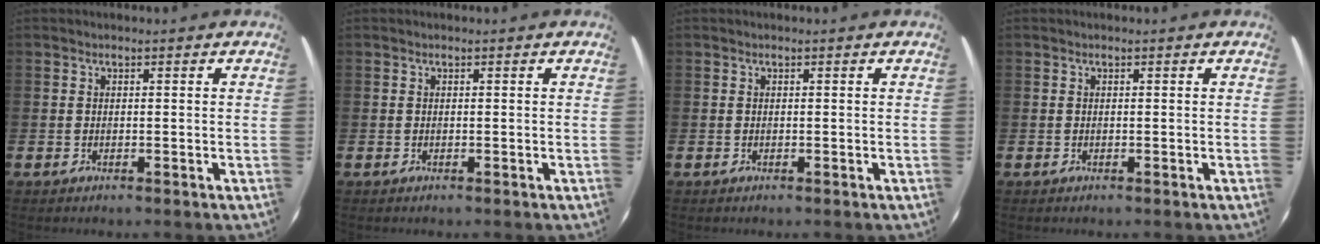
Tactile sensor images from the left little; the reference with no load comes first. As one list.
[{"total": 0.0}, {"total": 0.0}, {"total": 0.0}]